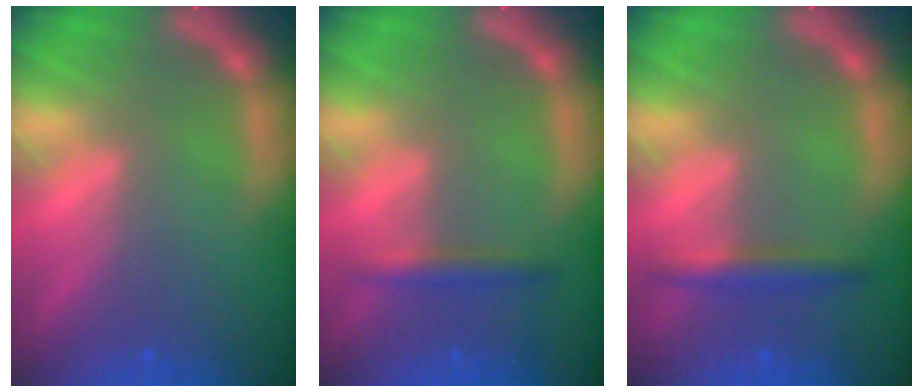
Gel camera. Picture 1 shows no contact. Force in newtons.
{"total": 1.9}
{"total": 2.4}